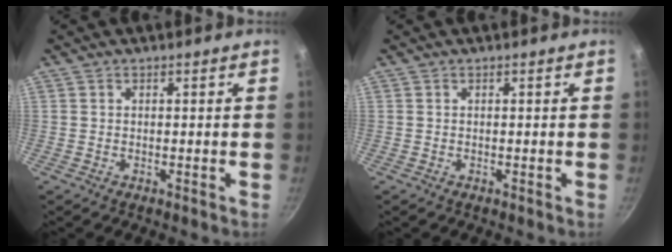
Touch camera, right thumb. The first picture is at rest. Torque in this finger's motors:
{"motor_torque": [0.28, 0.40, 0.54, -0.45, 0.11]}